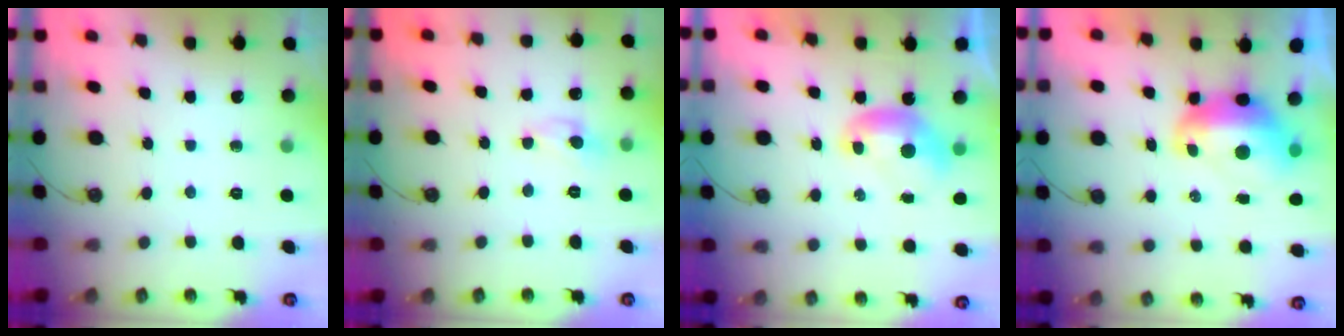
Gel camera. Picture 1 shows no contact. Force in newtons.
{"total": 0.0}
{"total": 0.0}
{"total": 2.9, "press": 2.8, "slide": 0.7}